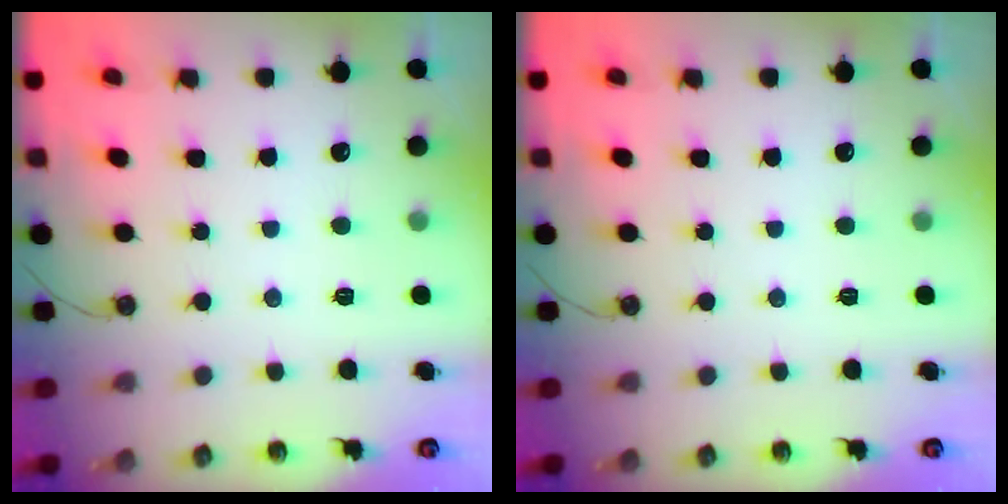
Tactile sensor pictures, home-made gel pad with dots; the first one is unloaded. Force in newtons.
{"total": 0.0}